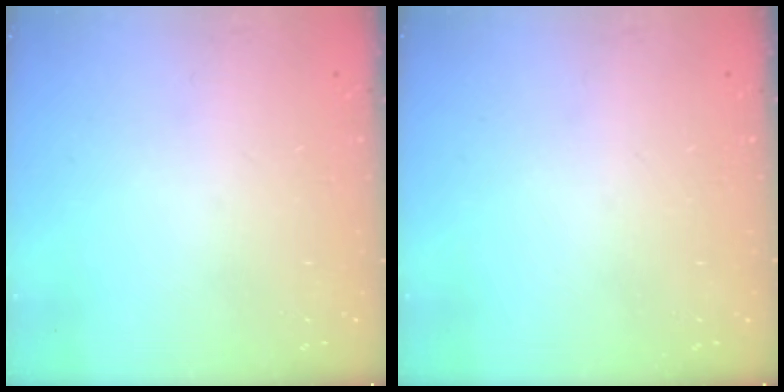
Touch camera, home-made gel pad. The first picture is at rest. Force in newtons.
{"total": 0.0}